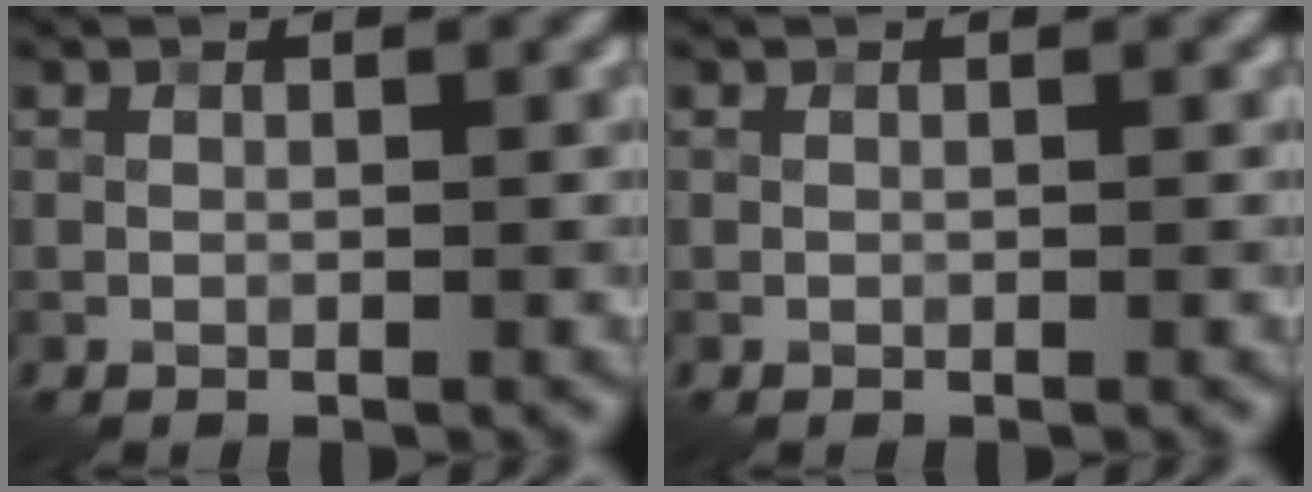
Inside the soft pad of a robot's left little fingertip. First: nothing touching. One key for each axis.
{"total": 0.0}